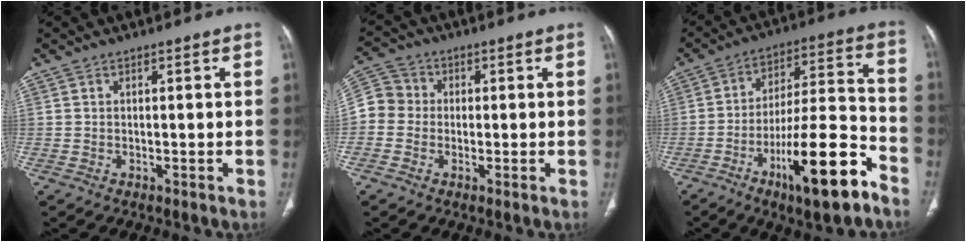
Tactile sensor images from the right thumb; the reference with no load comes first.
{"total": 7.1, "force": [-0.8, 6.5, 2.6], "torque": [-0.035, 0.021, -0.028]}
{"total": 19.4, "force": [-10.5, 4.6, 15.7], "torque": [-0.261, 0.062, -0.167]}